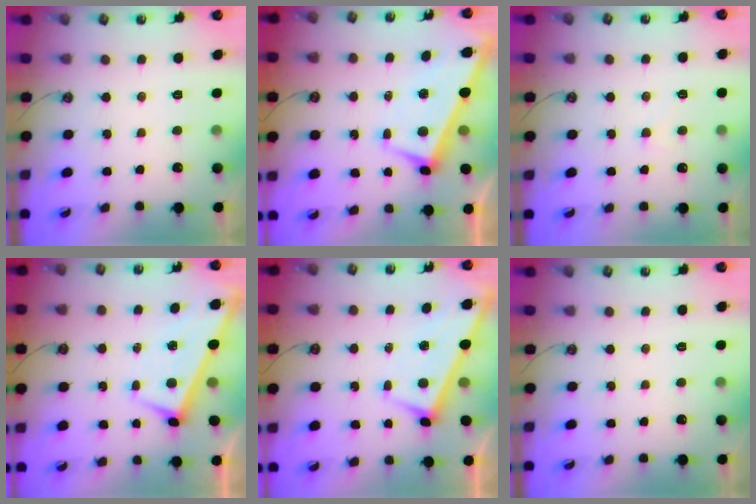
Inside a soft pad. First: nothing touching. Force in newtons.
{"total": 2.8, "press": 2.6, "slide": 0.9}
{"total": 1.3, "press": 1.2, "slide": 0.3}
{"total": 1.7, "press": 1.7, "slide": 0.1}
{"total": 2.8, "press": 2.8, "slide": 0.3}
{"total": 0.0}